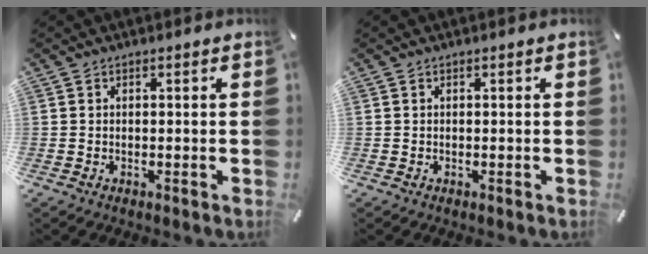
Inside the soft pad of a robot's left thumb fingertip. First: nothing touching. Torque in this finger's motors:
{"motor_torque": [-0.07, -0.02, -0.03, 0.09, 0.00]}